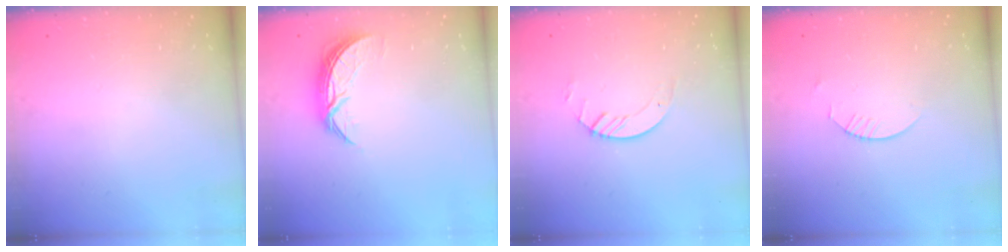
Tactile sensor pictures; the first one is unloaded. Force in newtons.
{"total": 7.6, "press": 7.6, "slide": 0.5}
{"total": 3.6, "press": 3.6, "slide": 0.4}
{"total": 1.8, "press": 1.8, "slide": 0.2}